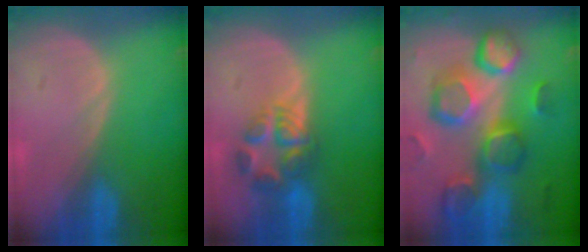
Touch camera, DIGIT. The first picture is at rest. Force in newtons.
{"total": 6.0, "press": 6.0, "slide": 0.5}
{"total": 13.0, "press": 11.4, "slide": 6.3}